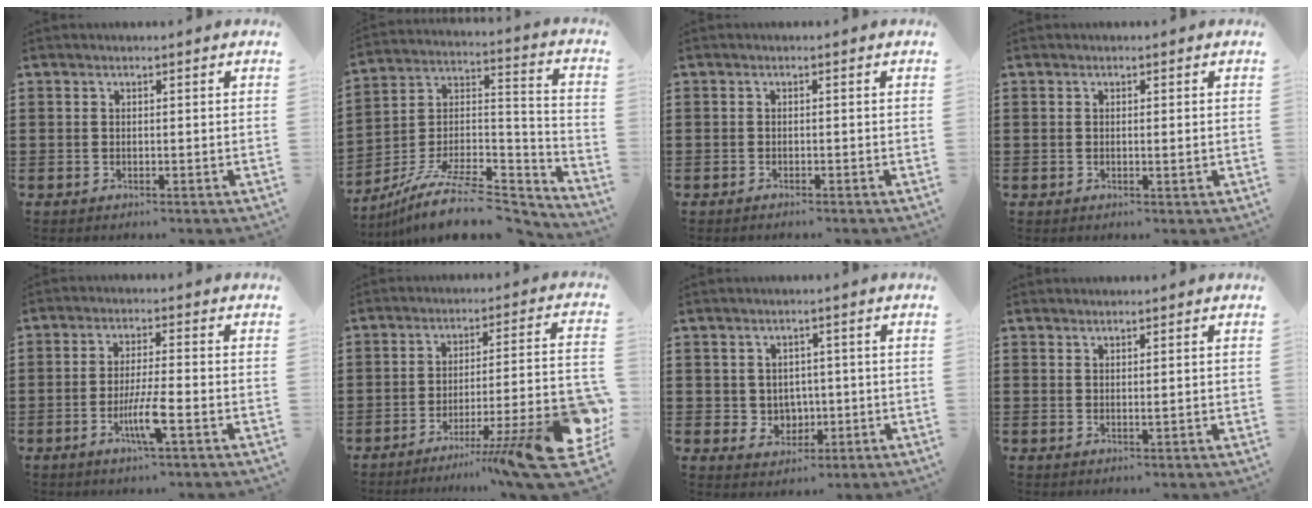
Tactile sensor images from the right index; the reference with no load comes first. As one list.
[{"total": 12.1, "force": [-9.5, 3.8, 6.6], "torque": [-0.116, 0.027, -0.178]}, {"total": 0.5, "force": [-0.5, 0.0, 0.2], "torque": [-0.004, -0.002, -0.010]}, {"total": 0.6, "force": [0.1, 0.1, 0.6], "torque": [-0.012, -0.001, 0.002]}, {"total": 5.8, "force": [-2.4, 0.4, 5.3], "torque": [-0.099, -0.013, -0.044]}, {"total": 13.7, "force": [-7.8, 1.7, 11.1], "torque": [-0.146, 0.018, -0.126]}, {"total": 3.0, "force": [0.8, 2.8, 0.6], "torque": [-0.020, 0.001, 0.010]}, {"total": 0.9, "force": [0.5, -0.4, 0.7], "torque": [-0.012, -0.002, 0.009]}]